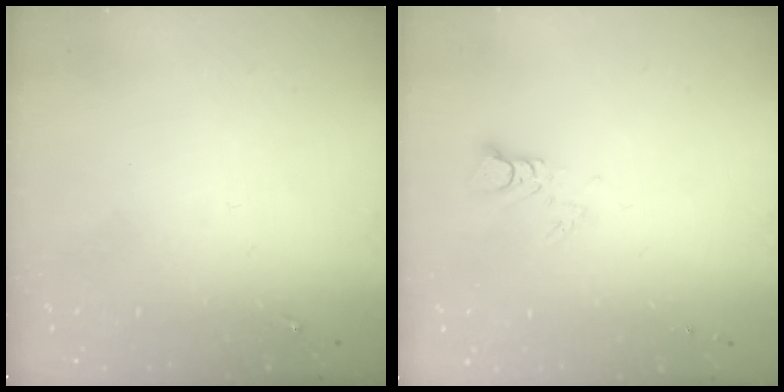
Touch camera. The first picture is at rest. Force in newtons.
{"total": 3.6, "press": 3.6, "slide": 0.2}